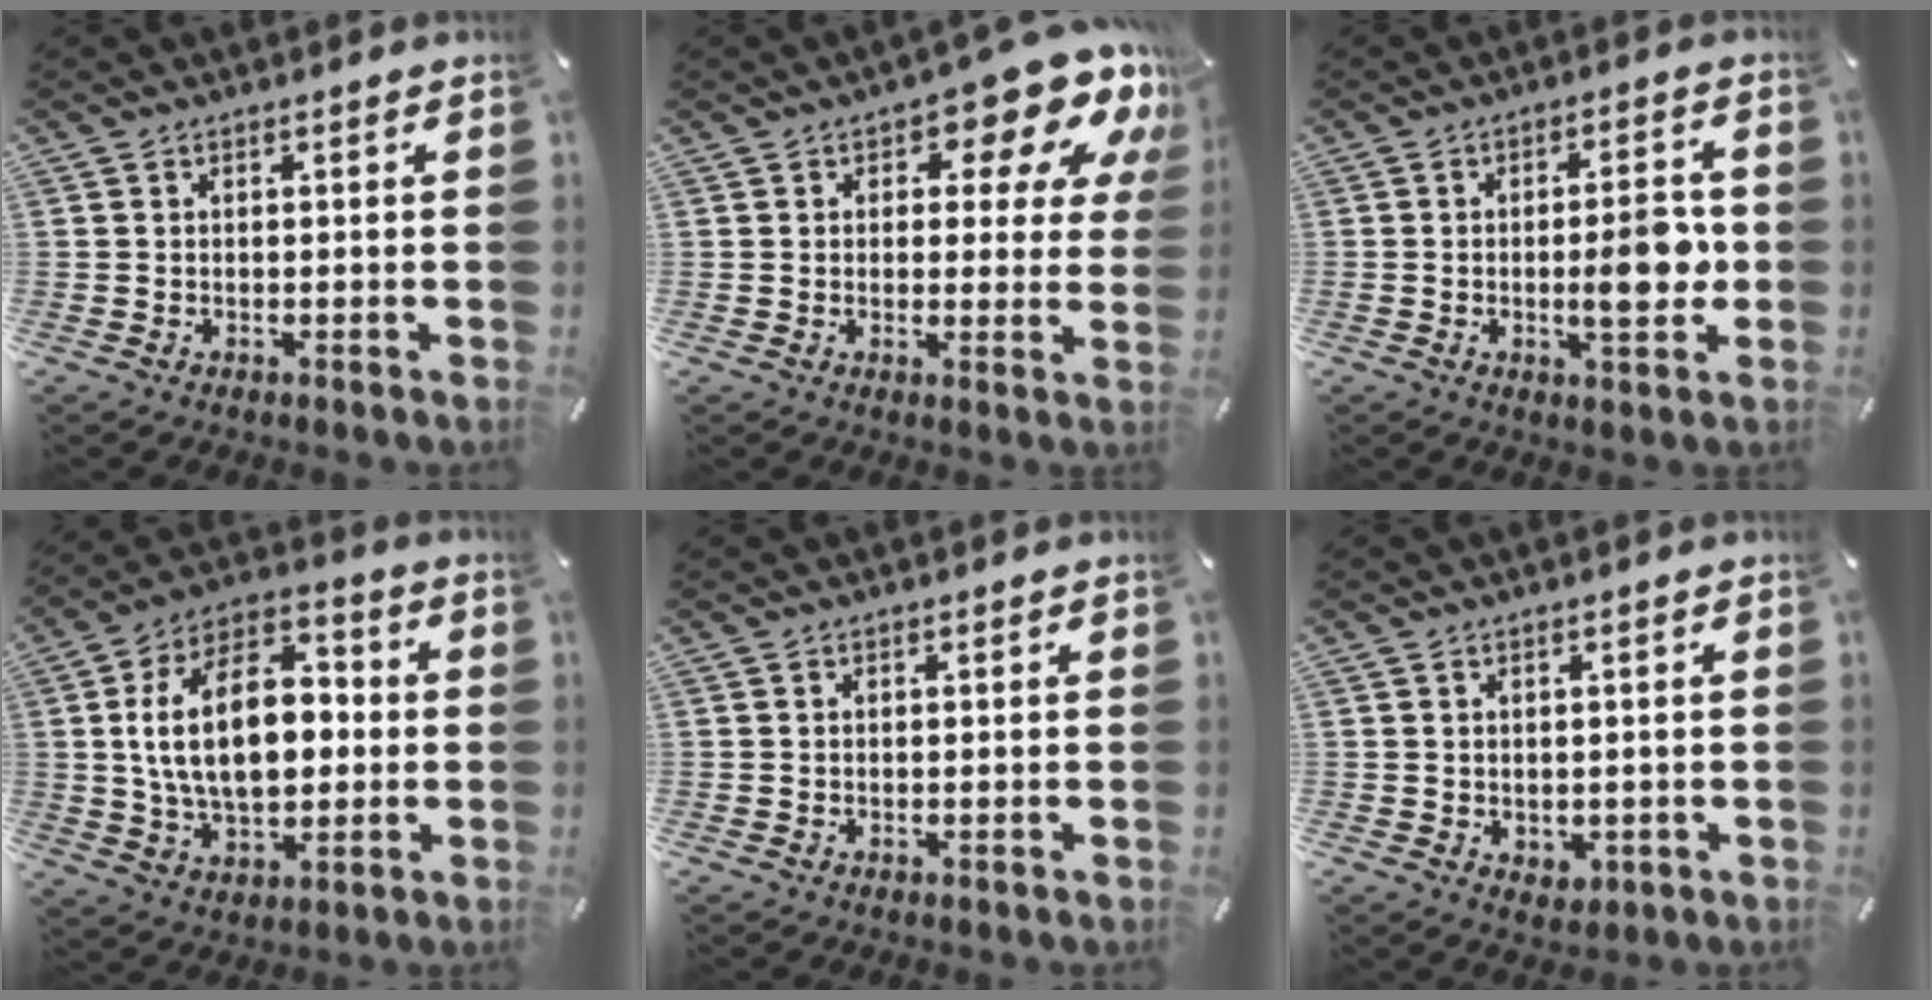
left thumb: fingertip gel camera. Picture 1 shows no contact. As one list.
[{"total": 14.0, "force": [7.8, 6.3, 9.7], "torque": [-0.122, -0.051, 0.127]}, {"total": 9.7, "force": [-1.0, 3.5, 9.0], "torque": [-0.122, -0.005, -0.020]}, {"total": 19.3, "force": [0.6, 12.2, 14.9], "torque": [-0.277, 0.006, 0.005]}, {"total": 0.0}, {"total": 1.9, "force": [0.2, 1.8, 0.6], "torque": [-0.004, 0.000, 0.003]}]